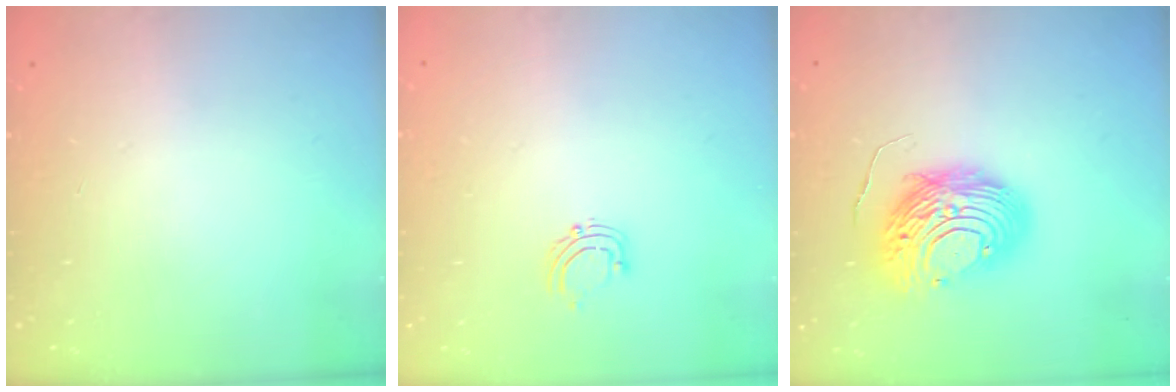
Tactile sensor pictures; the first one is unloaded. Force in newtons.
{"total": 4.1, "press": 4.0, "slide": 0.4}
{"total": 12.2, "press": 12.2, "slide": 1.2}